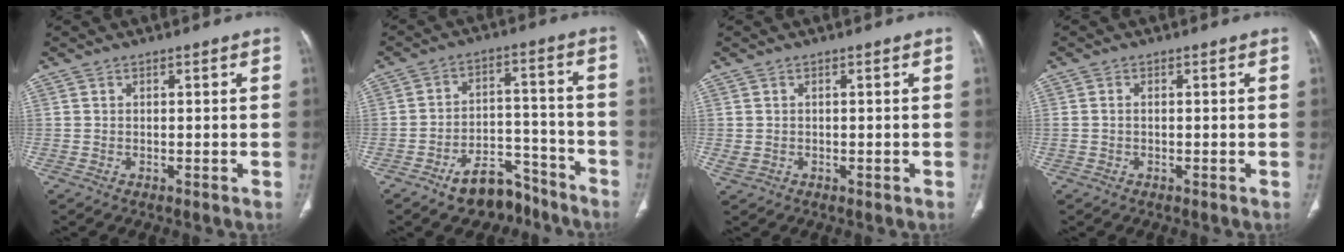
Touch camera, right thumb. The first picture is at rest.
{"total": 10.6, "force": [-7.7, 5.8, 4.4], "torque": [-0.035, 0.076, -0.119]}
{"total": 1.5, "force": [-0.2, 1.2, 0.9], "torque": [-0.023, 0.010, 0.005]}
{"total": 1.0, "force": [0.0, 0.6, 0.8], "torque": [-0.022, 0.005, 0.001]}